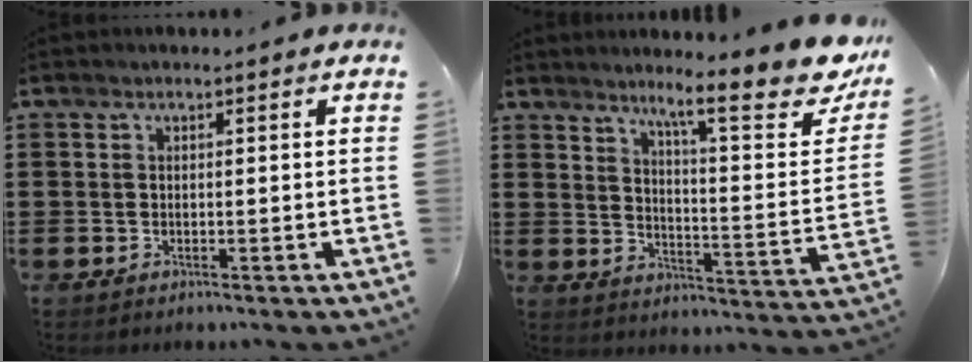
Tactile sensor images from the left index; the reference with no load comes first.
{"total": 11.9, "force": [9.1, 1.1, 7.6], "torque": [-0.127, -0.061, 0.142]}